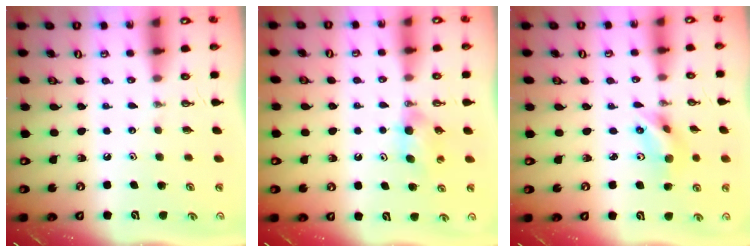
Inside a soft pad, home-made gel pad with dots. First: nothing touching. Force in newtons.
{"total": 4.7, "press": 4.6, "slide": 1.1}
{"total": 6.3, "press": 5.5, "slide": 3.1}